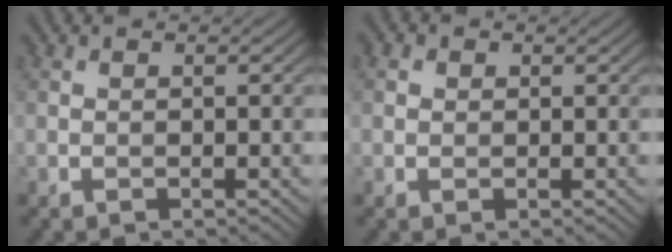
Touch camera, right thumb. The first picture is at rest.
{"total": 0.8, "force": [0.2, 0.8, 0.3], "torque": [-0.006, 0.000, 0.000]}